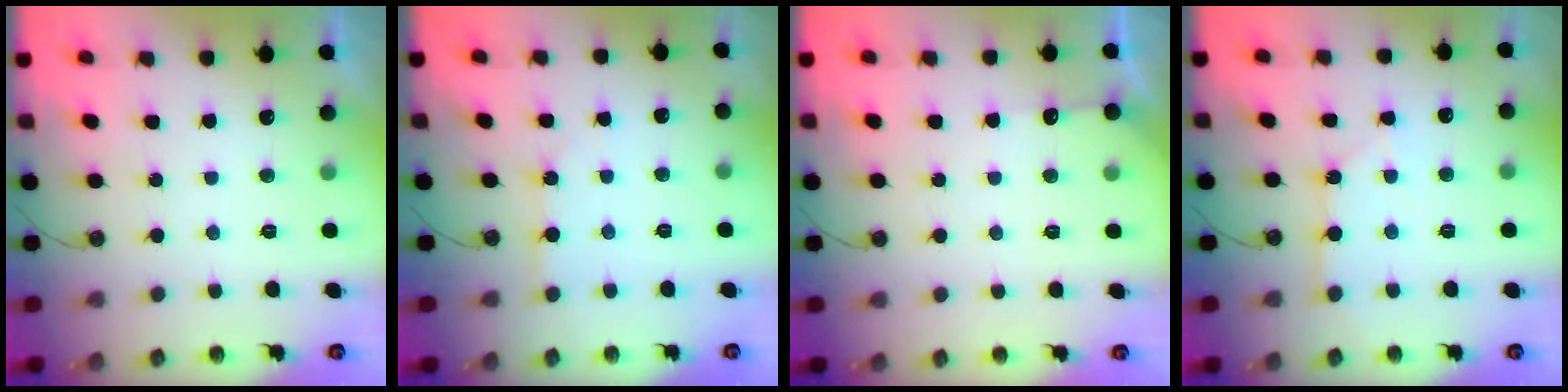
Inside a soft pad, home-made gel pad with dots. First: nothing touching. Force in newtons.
{"total": 3.2, "press": 3.2, "slide": 0.5}
{"total": 2.9, "press": 2.8, "slide": 0.4}
{"total": 3.6, "press": 3.6, "slide": 0.4}